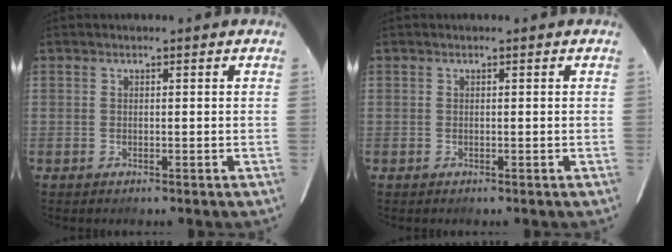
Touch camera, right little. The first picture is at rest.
{"total": 0.0}